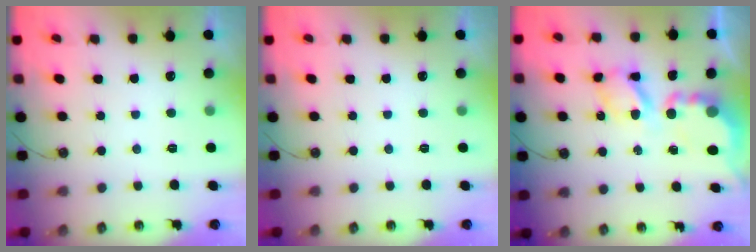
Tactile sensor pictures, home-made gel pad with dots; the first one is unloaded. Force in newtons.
{"total": 0.0}
{"total": 9.0, "press": 9.0, "slide": 0.6}